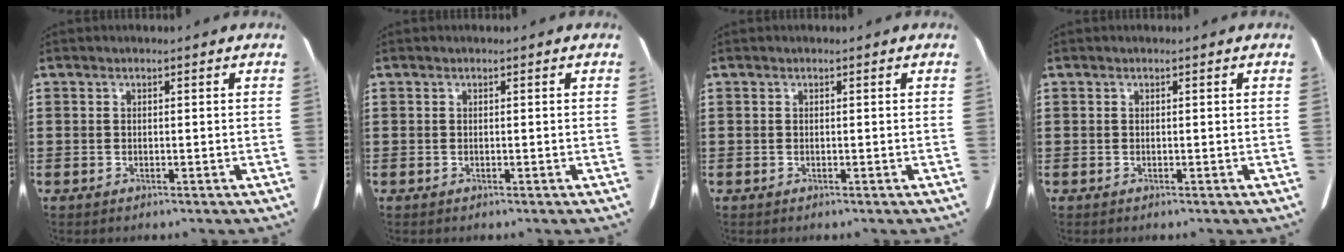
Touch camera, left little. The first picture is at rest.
{"total": 0.0}
{"total": 0.0}
{"total": 0.0}